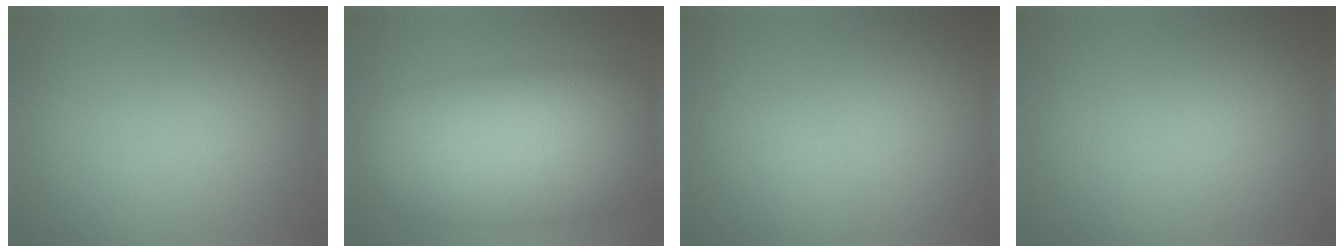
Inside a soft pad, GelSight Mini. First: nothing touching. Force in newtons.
{"total": 12.2, "press": 12.2, "slide": 0.4}
{"total": 0.8, "press": 0.8, "slide": 0.0}
{"total": 0.0}